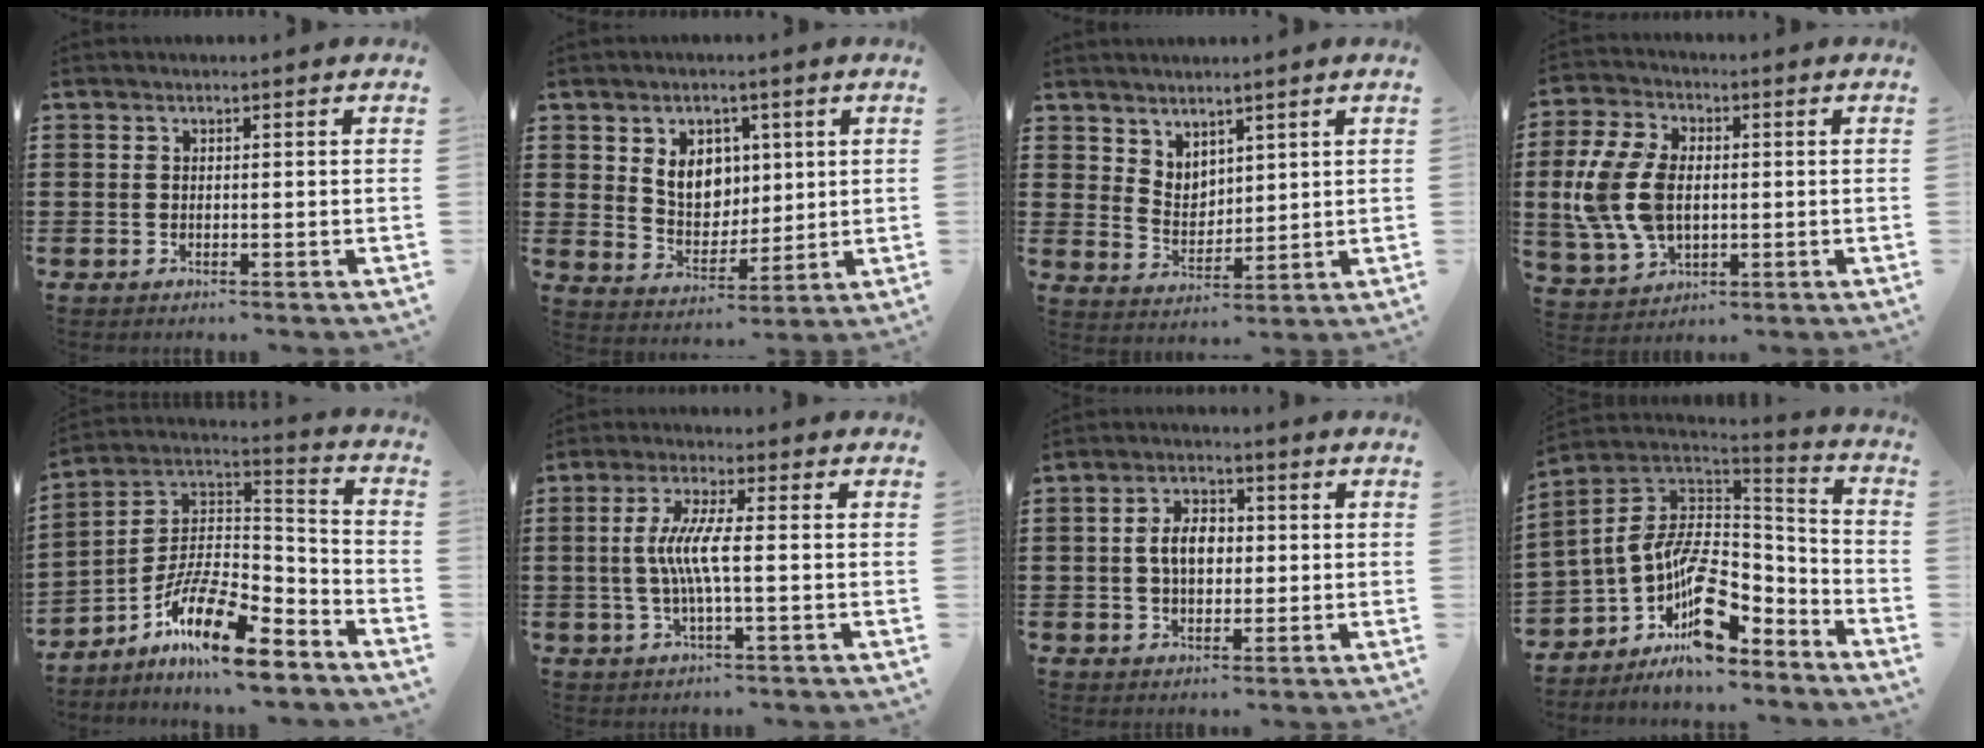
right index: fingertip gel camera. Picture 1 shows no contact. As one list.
[{"total": 6.7, "force": [2.1, 5.2, 3.6], "torque": [-0.075, 0.009, 0.035]}, {"total": 4.0, "force": [3.5, 2.0, 0.1], "torque": [-0.015, -0.006, 0.068]}, {"total": 11.0, "force": [0.2, 7.2, 8.3], "torque": [-0.212, 0.005, -0.004]}, {"total": 13.8, "force": [-9.1, 3.5, 9.8], "torque": [-0.189, 0.017, -0.171]}, {"total": 6.3, "force": [-0.4, 0.6, 6.3], "torque": [-0.127, -0.008, -0.015]}, {"total": 5.2, "force": [0.1, 3.1, 4.2], "torque": [-0.085, 0.006, -0.005]}, {"total": 12.2, "force": [-5.2, 6.9, 8.6], "torque": [-0.170, -0.001, -0.101]}]